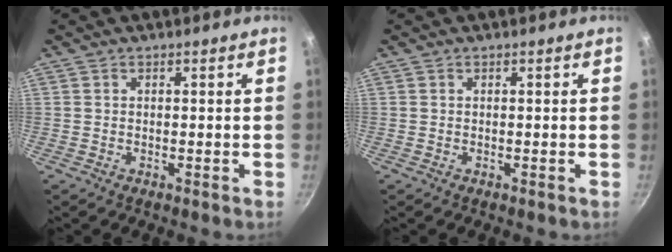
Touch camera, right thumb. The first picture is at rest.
{"total": 0.0}